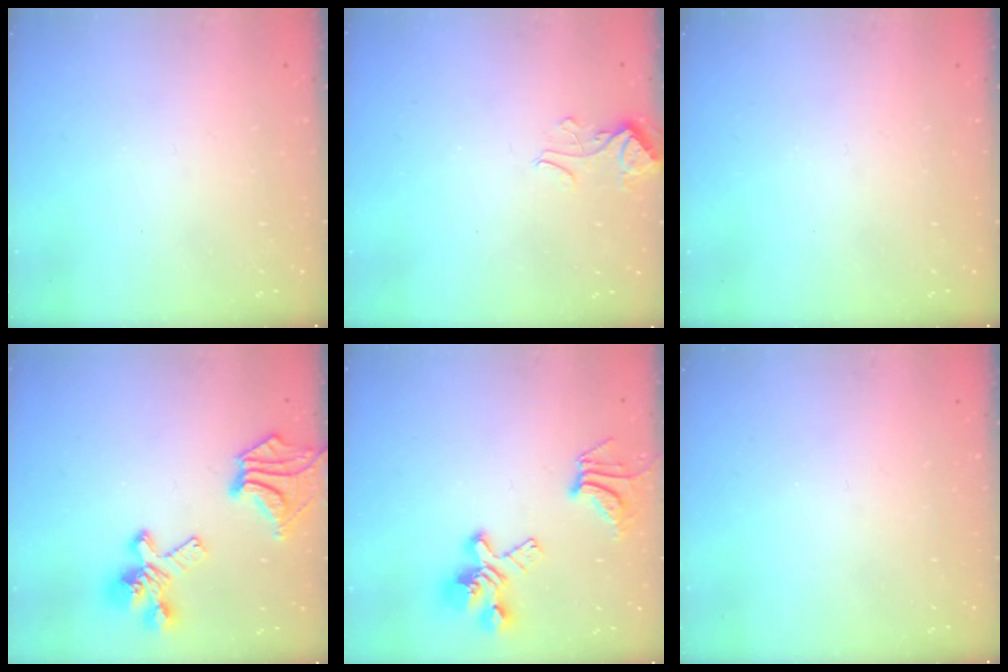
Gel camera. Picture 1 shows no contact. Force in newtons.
{"total": 2.1, "press": 2.1, "slide": 0.5}
{"total": 0.0}
{"total": 10.6, "press": 10.1, "slide": 3.1}
{"total": 8.8, "press": 8.5, "slide": 2.3}
{"total": 0.0}